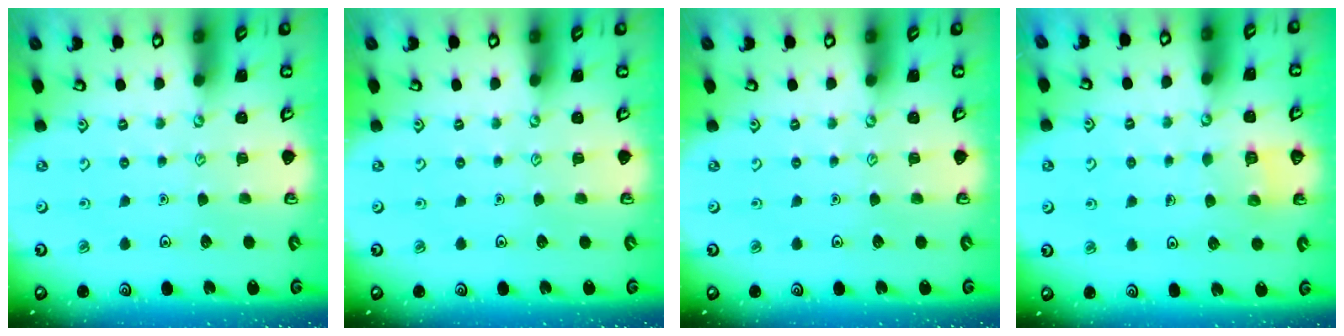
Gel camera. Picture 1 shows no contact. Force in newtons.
{"total": 0.0}
{"total": 0.0}
{"total": 2.6, "press": 2.6, "slide": 0.1}